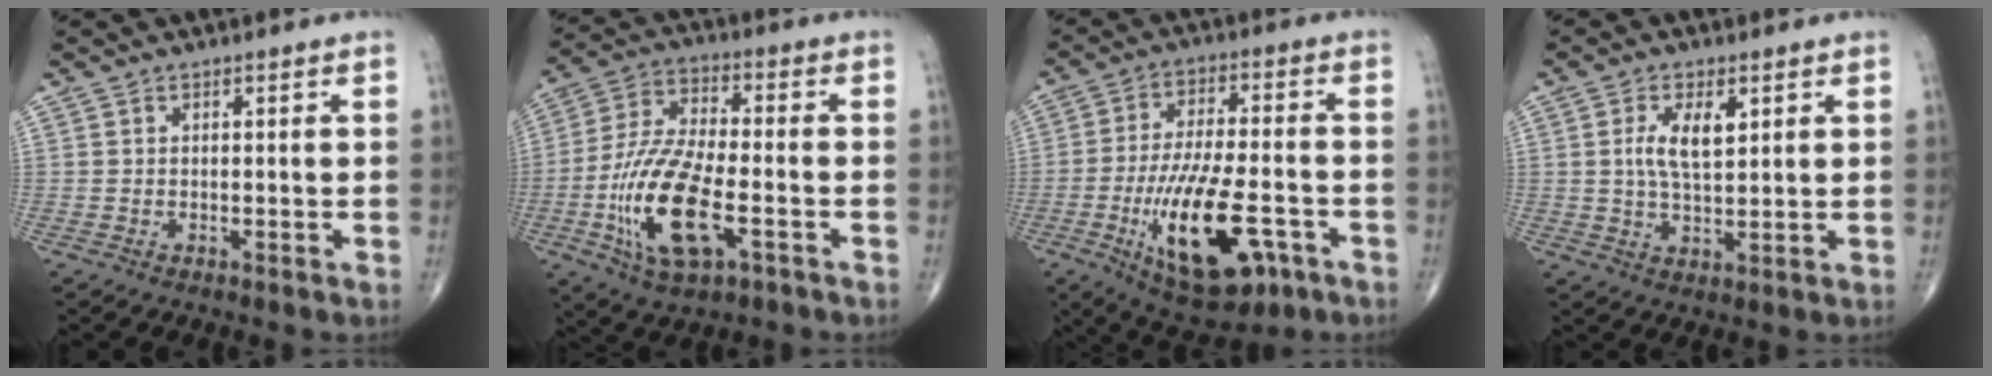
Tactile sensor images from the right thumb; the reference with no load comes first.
{"total": 17.1, "force": [-5.3, 7.1, 14.6], "torque": [-0.300, 0.018, -0.092]}
{"total": 18.4, "force": [-6.7, 7.5, 15.4], "torque": [-0.266, 0.018, -0.096]}
{"total": 6.6, "force": [1.9, 3.0, 5.6], "torque": [-0.103, -0.008, 0.037]}